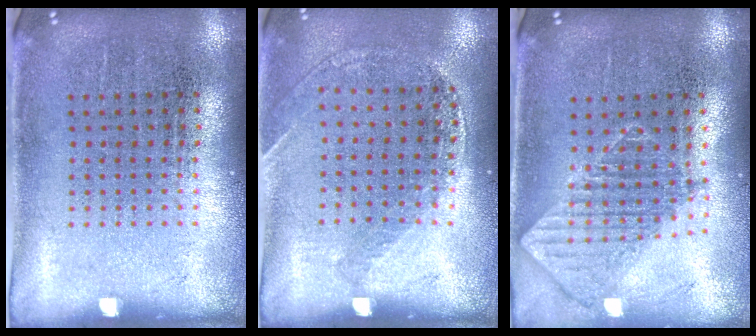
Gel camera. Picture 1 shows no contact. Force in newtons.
{"total": 1.1, "press": 1.1, "slide": 0.4}
{"total": 1.0, "press": 0.9, "slide": 0.3}